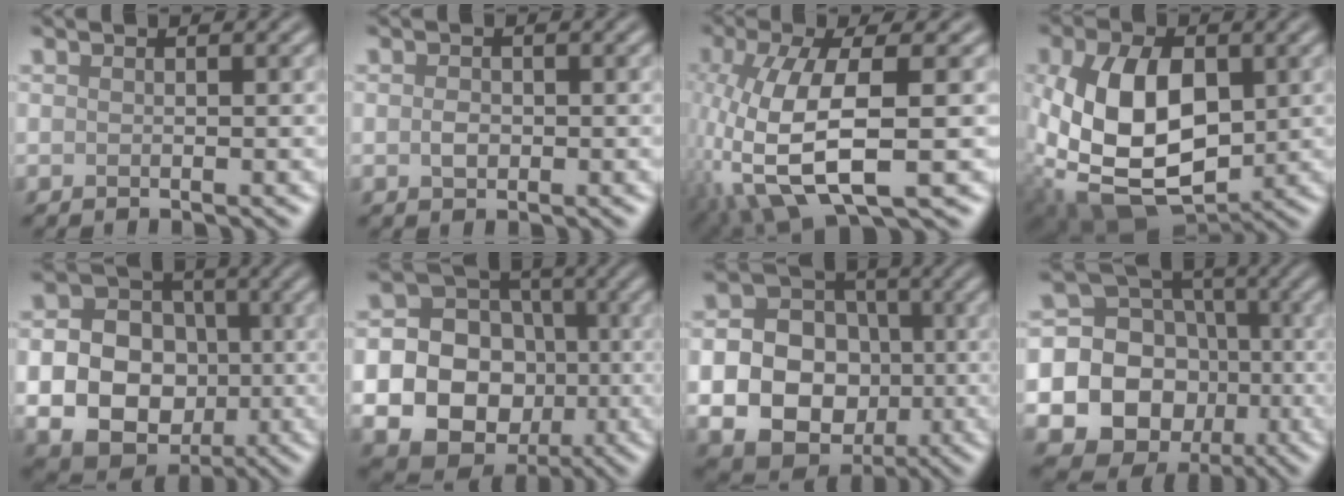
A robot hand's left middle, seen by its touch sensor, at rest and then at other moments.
{"total": 1.3, "force": [-0.1, 0.9, 0.9], "torque": [-0.017, -0.002, -0.005]}
{"total": 10.5, "force": [-2.7, 3.8, 9.5], "torque": [-0.209, -0.005, -0.055]}
{"total": 12.0, "force": [0.0, 7.6, 9.3], "torque": [-0.209, -0.010, 0.007]}
{"total": 13.3, "force": [-2.0, 11.7, 5.9], "torque": [-0.120, -0.024, -0.041]}
{"total": 19.2, "force": [-4.1, 17.8, 6.0], "torque": [-0.148, -0.028, -0.085]}
{"total": 15.3, "force": [-2.7, 13.9, 5.8], "torque": [-0.133, -0.028, -0.054]}
{"total": 21.3, "force": [-5.0, 19.9, 5.9], "torque": [-0.159, -0.015, -0.107]}